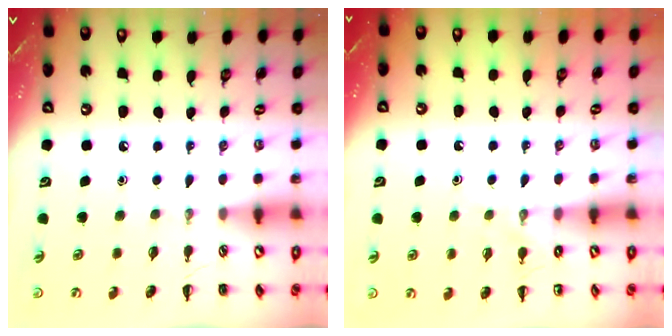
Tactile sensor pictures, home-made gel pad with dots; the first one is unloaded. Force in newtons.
{"total": 6.9, "press": 6.6, "slide": 1.8}